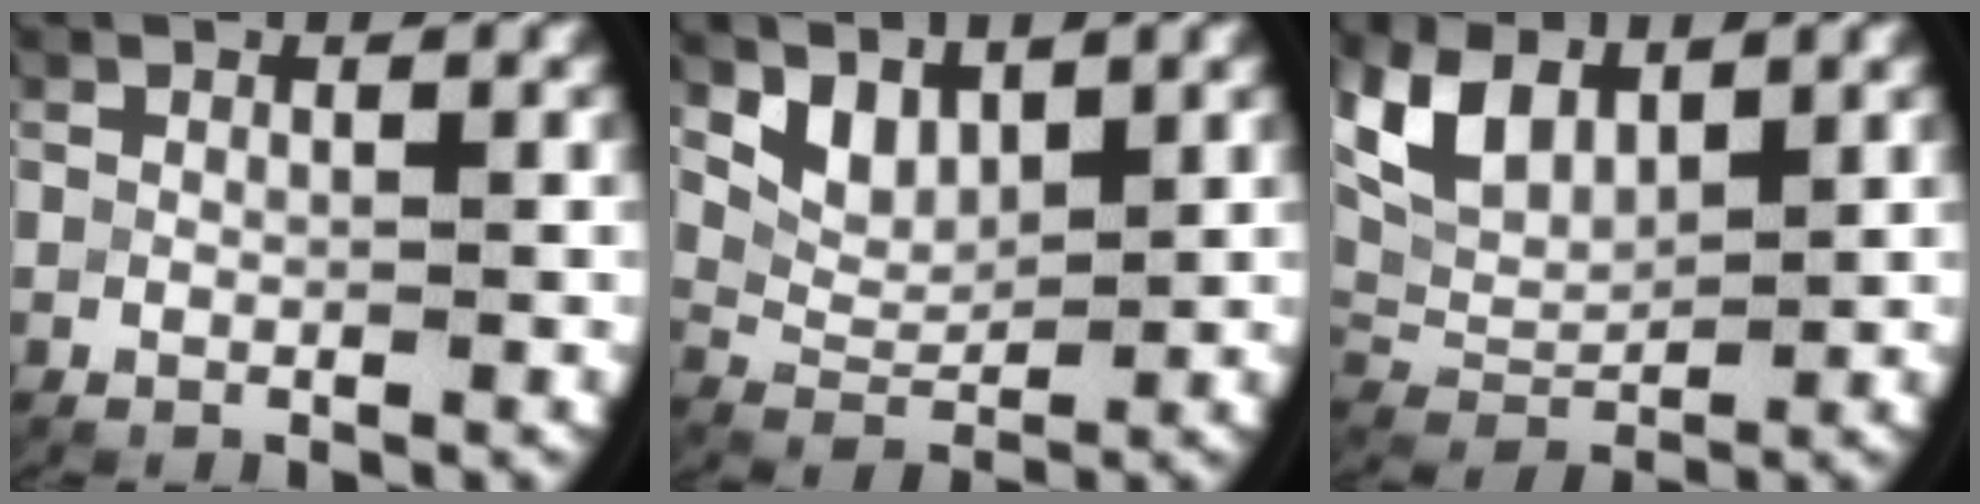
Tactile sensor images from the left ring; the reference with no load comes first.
{"total": 4.3, "force": [2.2, 2.9, 2.3], "torque": [-0.061, -0.013, 0.046]}
{"total": 7.6, "force": [2.7, 5.3, 4.7], "torque": [-0.123, -0.013, 0.058]}